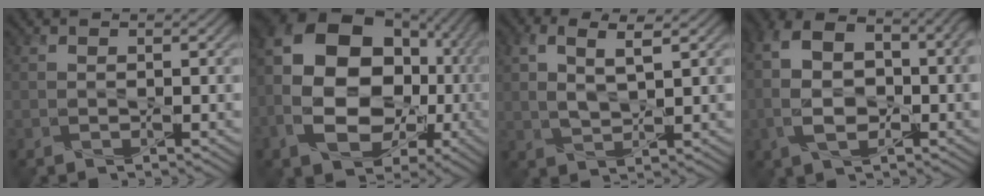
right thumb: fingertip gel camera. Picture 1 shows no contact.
{"total": 18.5, "force": [-2.0, 13.5, 12.5], "torque": [-0.239, -0.005, -0.035]}
{"total": 4.7, "force": [1.9, 1.9, 3.9], "torque": [-0.088, -0.004, 0.039]}
{"total": 12.9, "force": [-0.7, 8.1, 10.1], "torque": [-0.212, -0.007, -0.015]}